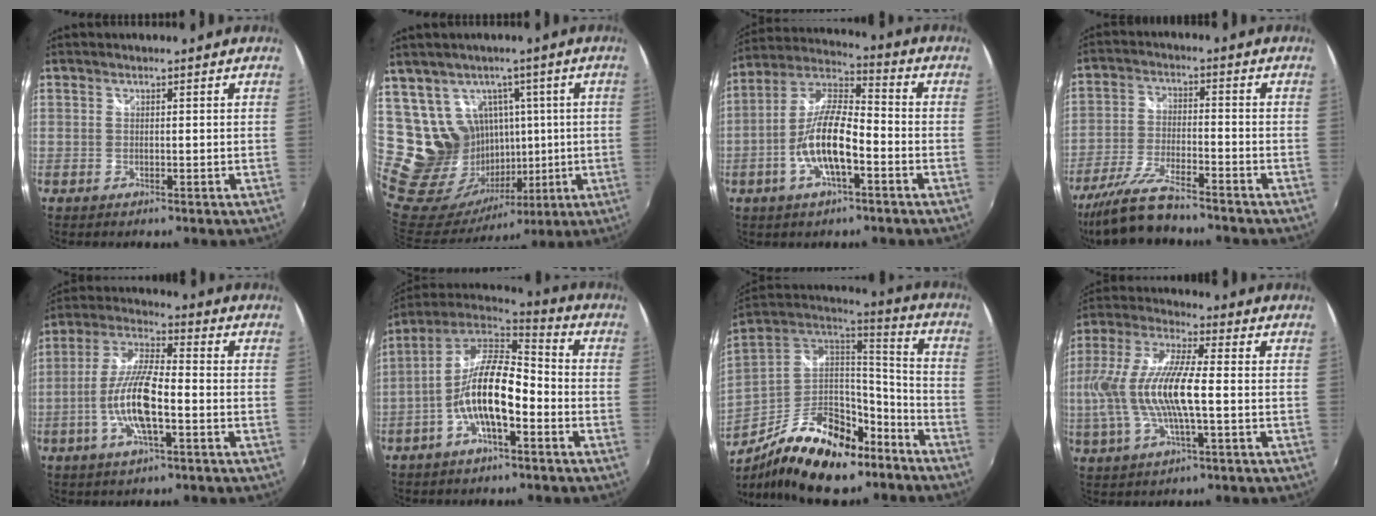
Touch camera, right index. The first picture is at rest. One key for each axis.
{"total": 16.9, "fx": 5.4, "fy": 15.0, "fz": 5.6, "tx": -0.141, "ty": 0.016, "tz": 0.128}
{"total": 12.4, "fx": -4.2, "fy": 3.8, "fz": 11.1, "tx": -0.229, "ty": 0.003, "tz": -0.083}
{"total": 12.5, "fx": -10.8, "fy": 2.0, "fz": 5.9, "tx": -0.136, "ty": -0.018, "tz": -0.198}
{"total": 12.1, "fx": -3.5, "fy": 3.0, "fz": 11.2, "tx": -0.234, "ty": -0.001, "tz": -0.068}
{"total": 14.1, "fx": -4.6, "fy": 4.6, "fz": 12.5, "tx": -0.245, "ty": 0.009, "tz": -0.092}
{"total": 25.9, "fx": -16.3, "fy": 12.2, "fz": 16.0, "tx": -0.299, "ty": 0.009, "tz": -0.250}
{"total": 15.5, "fx": -1.5, "fy": 3.7, "fz": 15.0, "tx": -0.292, "ty": -0.003, "tz": -0.029}